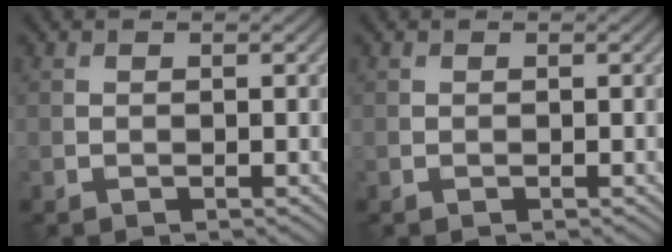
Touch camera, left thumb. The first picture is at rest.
{"total": 0.0}